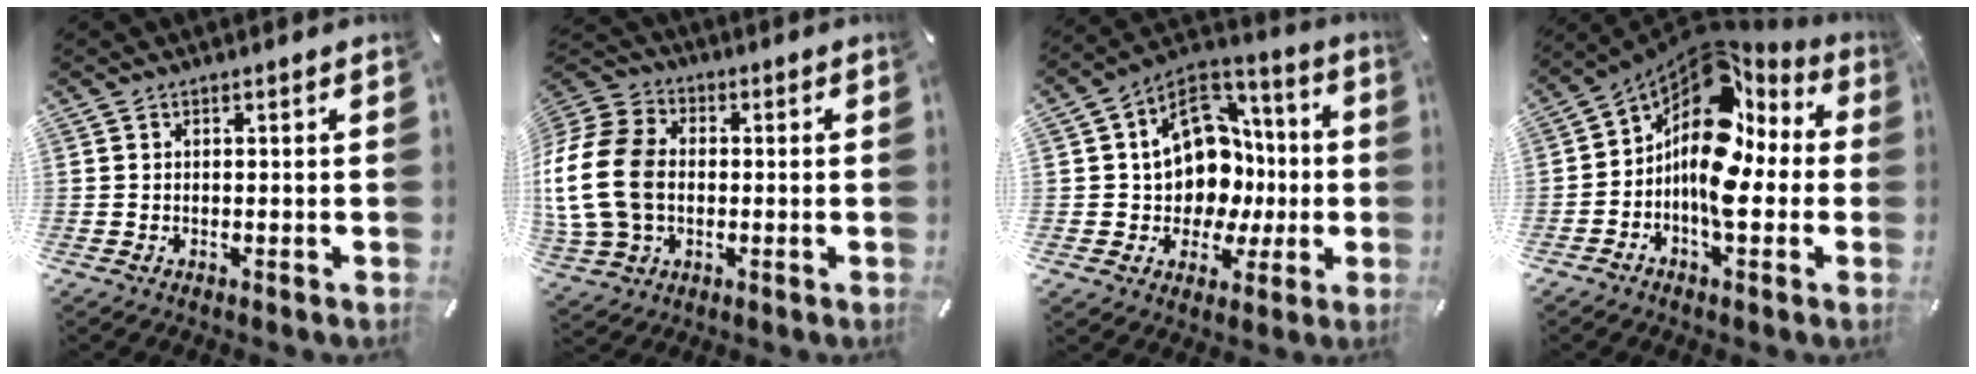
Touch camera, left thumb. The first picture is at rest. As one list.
[{"total": 18.4, "force": [-1.2, 14.3, 11.4], "torque": [-0.255, 0.025, -0.024]}, {"total": 14.8, "force": [1.9, 12.9, 7.1], "torque": [-0.113, -0.030, 0.044]}, {"total": 13.6, "force": [1.6, 8.0, 10.8], "torque": [-0.201, -0.039, 0.020]}]